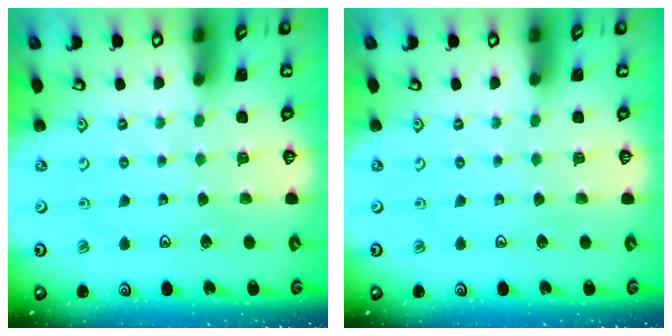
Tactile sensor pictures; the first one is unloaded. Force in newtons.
{"total": 0.0}